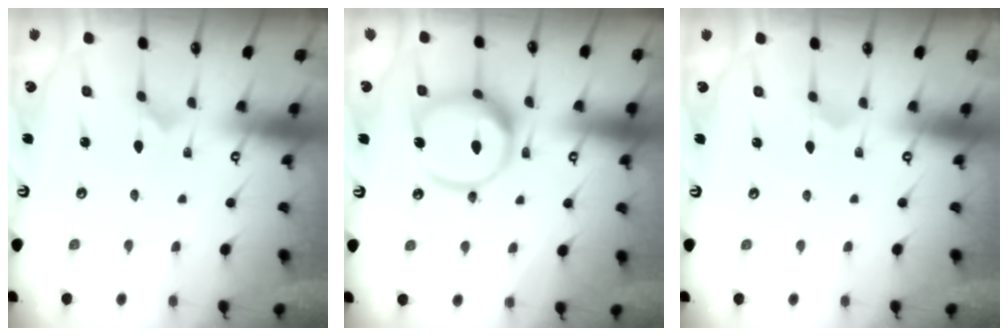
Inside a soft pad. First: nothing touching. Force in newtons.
{"total": 15.5, "press": 15.4, "slide": 1.5}
{"total": 1.7, "press": 1.6, "slide": 0.2}